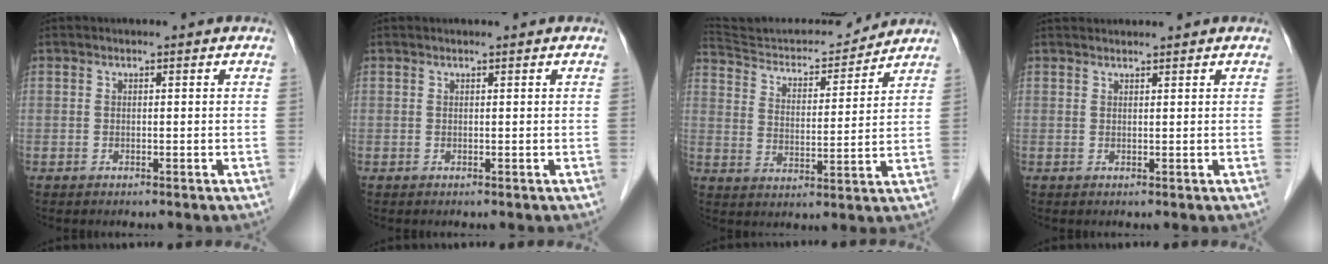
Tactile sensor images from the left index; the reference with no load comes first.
{"total": 0.6, "force": [0.6, 0.0, 0.2], "torque": [-0.005, 0.007, 0.011]}
{"total": 16.3, "force": [15.9, 1.9, 3.1], "torque": [-0.052, 0.004, 0.255]}
{"total": 3.7, "force": [3.6, 0.3, 1.0], "torque": [-0.008, 0.031, 0.053]}